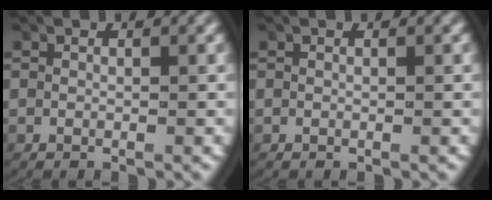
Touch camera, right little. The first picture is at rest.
{"total": 0.0}